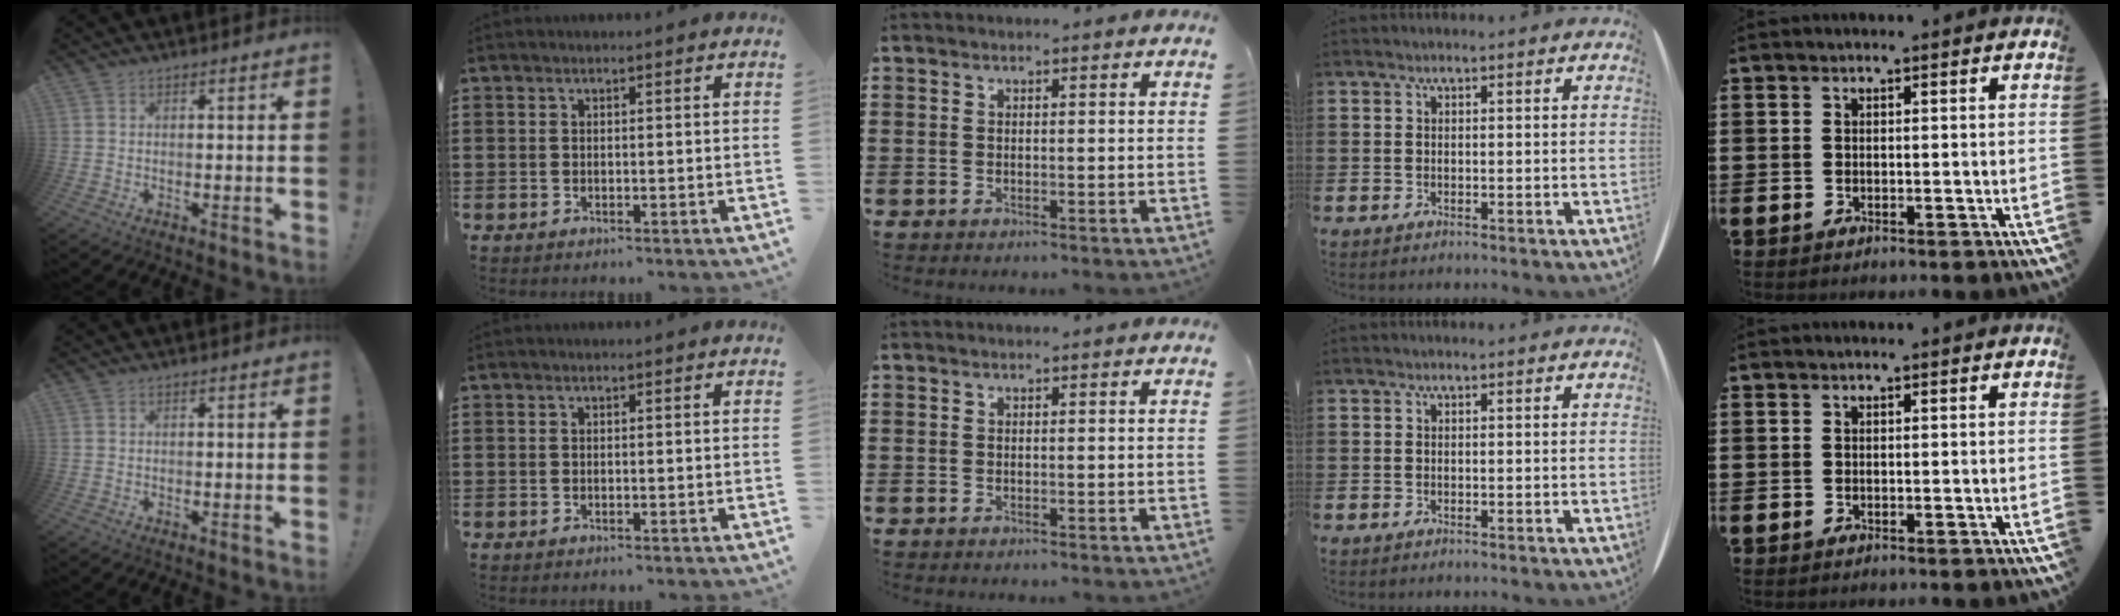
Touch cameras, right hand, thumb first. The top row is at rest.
{}